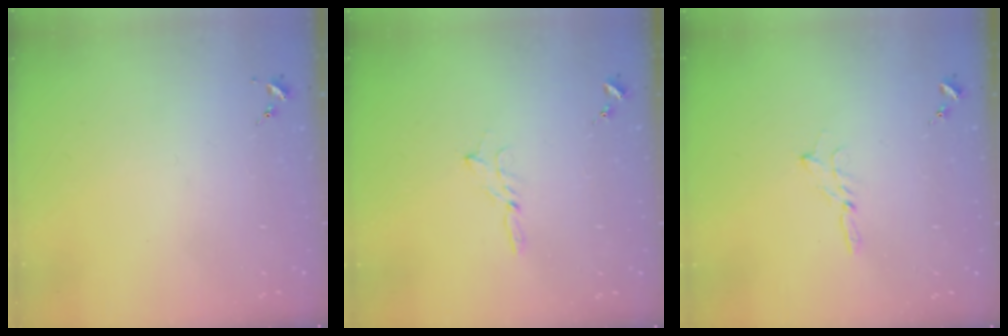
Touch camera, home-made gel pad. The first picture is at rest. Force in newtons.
{"total": 2.1, "press": 2.1, "slide": 0.2}
{"total": 1.8, "press": 1.8, "slide": 0.2}